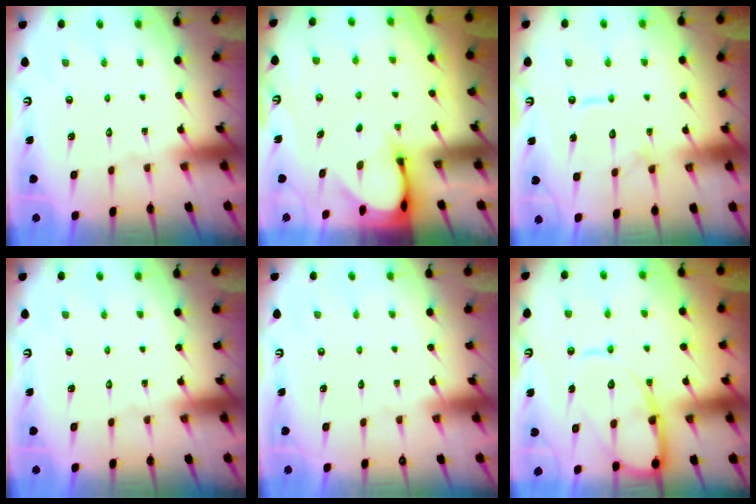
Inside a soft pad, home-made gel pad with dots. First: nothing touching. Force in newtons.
{"total": 4.3, "press": 4.3, "slide": 0.5}
{"total": 11.1, "press": 11.0, "slide": 0.9}
{"total": 0.0}
{"total": 0.0}
{"total": 12.5, "press": 12.5, "slide": 1.3}